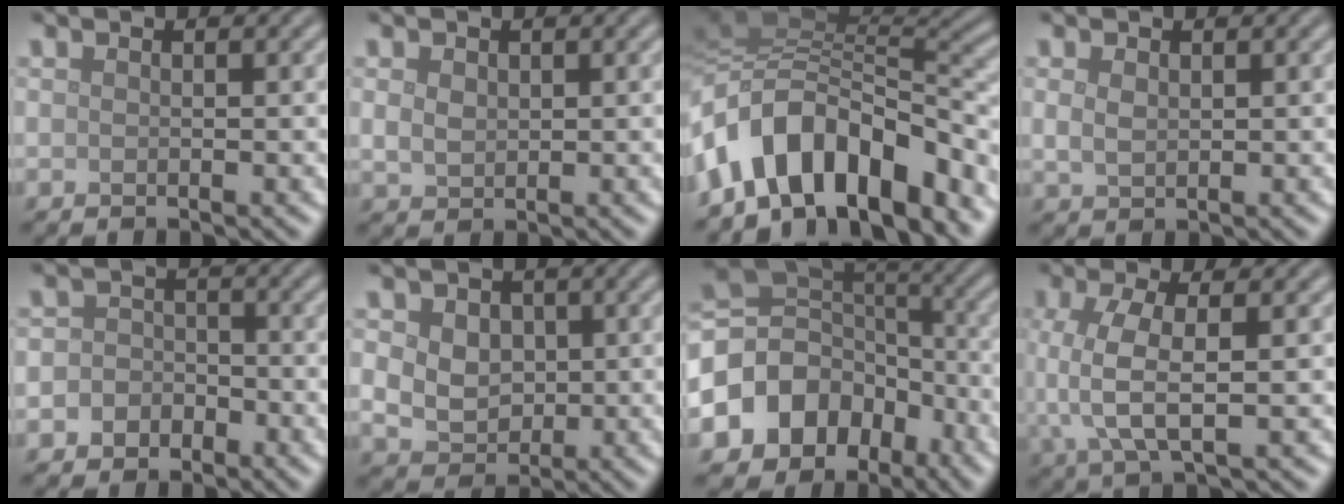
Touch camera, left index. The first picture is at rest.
{"total": 1.7, "force": [0.5, 1.3, 1.0], "torque": [-0.022, -0.001, 0.012]}
{"total": 11.1, "force": [-5.5, 5.6, 7.9], "torque": [-0.116, 0.027, -0.106]}
{"total": 1.5, "force": [0.5, 1.0, 1.0], "torque": [-0.024, -0.002, 0.013]}
{"total": 2.9, "force": [-1.3, 2.4, 0.9], "torque": [0.015, 0.007, -0.039]}
{"total": 6.1, "force": [1.5, 4.8, 3.4], "torque": [-0.057, 0.024, 0.010]}
{"total": 10.2, "force": [-4.7, 8.1, 3.9], "torque": [-0.088, 0.009, -0.092]}
{"total": 5.0, "force": [-0.2, 1.9, 4.7], "torque": [-0.112, 0.000, -0.005]}